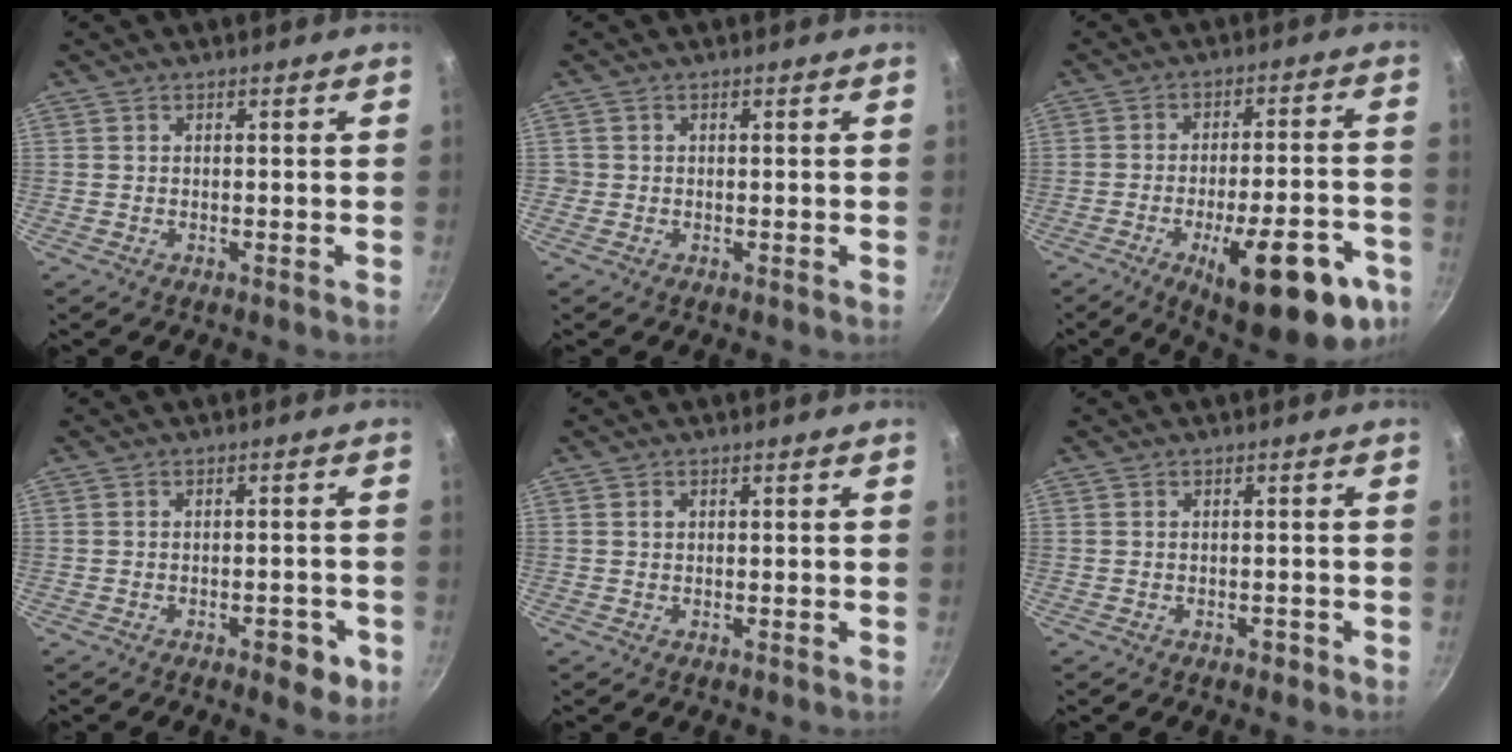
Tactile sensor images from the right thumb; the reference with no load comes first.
{"total": 0.8, "force": [-0.2, 0.8, 0.0], "torque": [0.004, 0.005, -0.003]}
{"total": 20.3, "force": [-9.7, 6.8, 16.6], "torque": [-0.180, 0.046, -0.124]}
{"total": 4.5, "force": [-2.1, 2.3, 3.2], "torque": [-0.020, 0.012, -0.022]}
{"total": 0.8, "force": [0.2, 0.6, 0.4], "torque": [-0.008, 0.000, 0.004]}
{"total": 0.9, "force": [-0.5, 0.5, 0.4], "torque": [-0.001, 0.003, -0.007]}